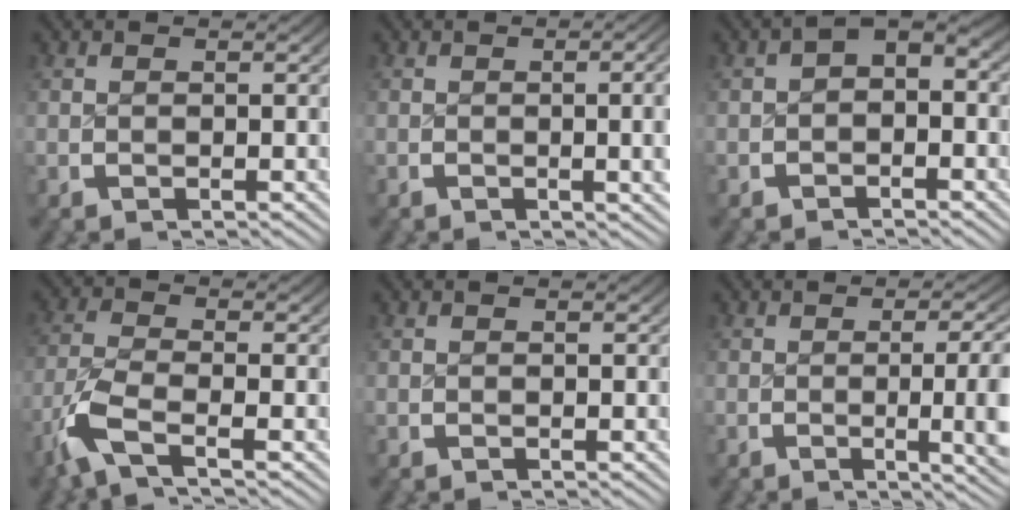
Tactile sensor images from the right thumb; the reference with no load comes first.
{"total": 3.9, "force": [-0.5, 0.9, 3.8], "torque": [-0.035, 0.012, -0.015]}
{"total": 2.1, "force": [-0.4, 1.4, 1.6], "torque": [-0.023, -0.004, -0.008]}
{"total": 5.8, "force": [-2.7, 2.9, 4.1], "torque": [-0.109, -0.010, -0.050]}
{"total": 0.0}
{"total": 5.7, "force": [-1.3, 1.4, 5.4], "torque": [-0.071, 0.000, -0.022]}